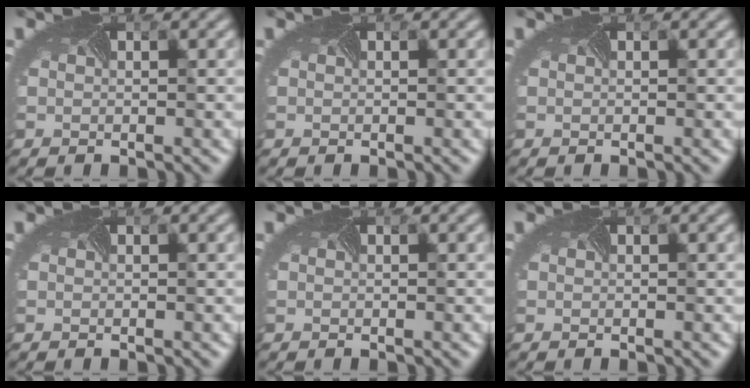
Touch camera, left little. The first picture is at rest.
{"total": 0.0}
{"total": 0.0}
{"total": 0.0}
{"total": 0.0}
{"total": 0.0}